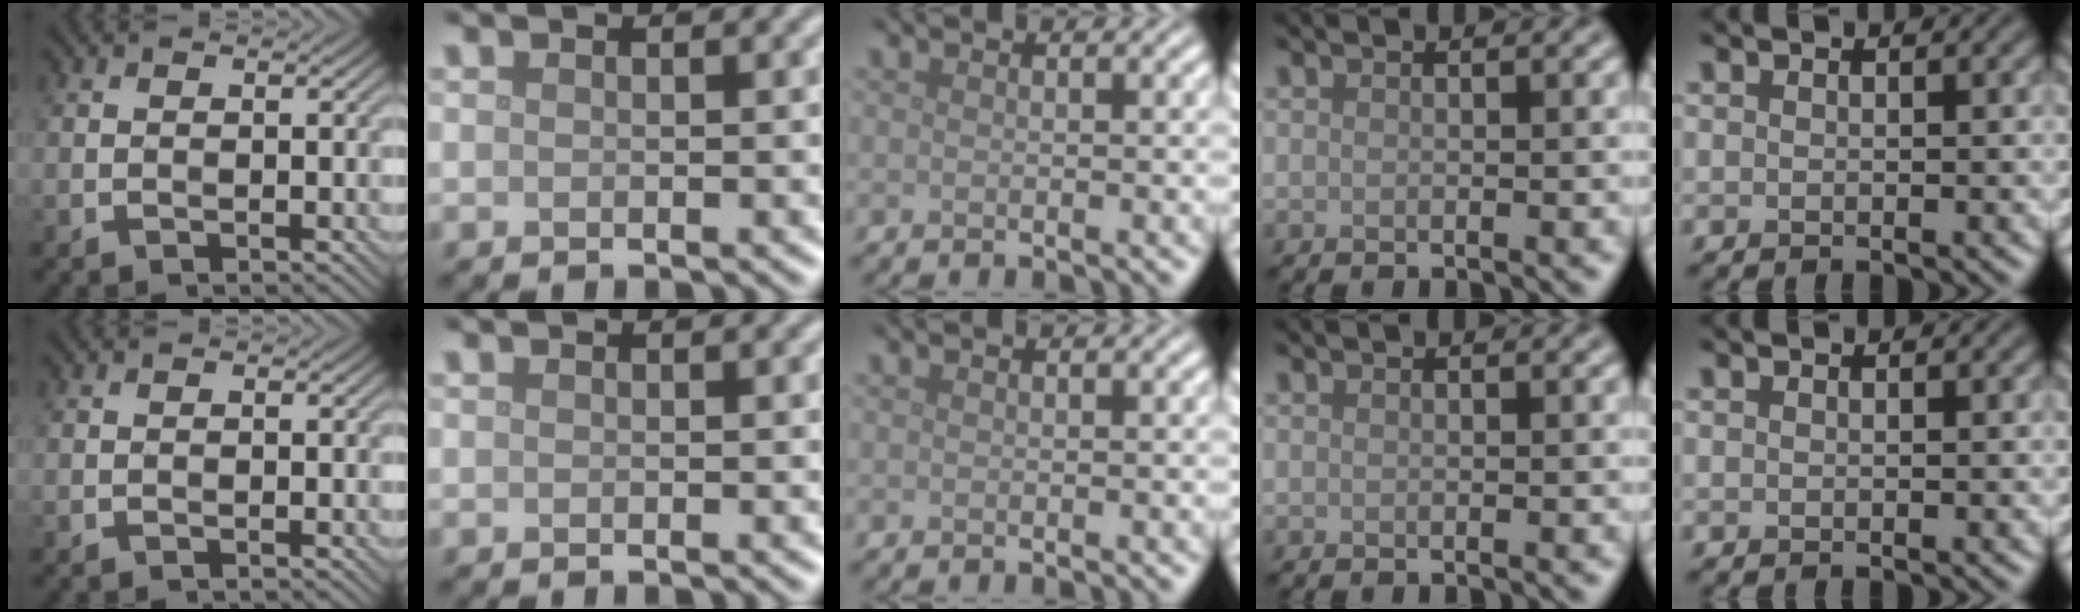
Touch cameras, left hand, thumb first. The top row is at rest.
{}